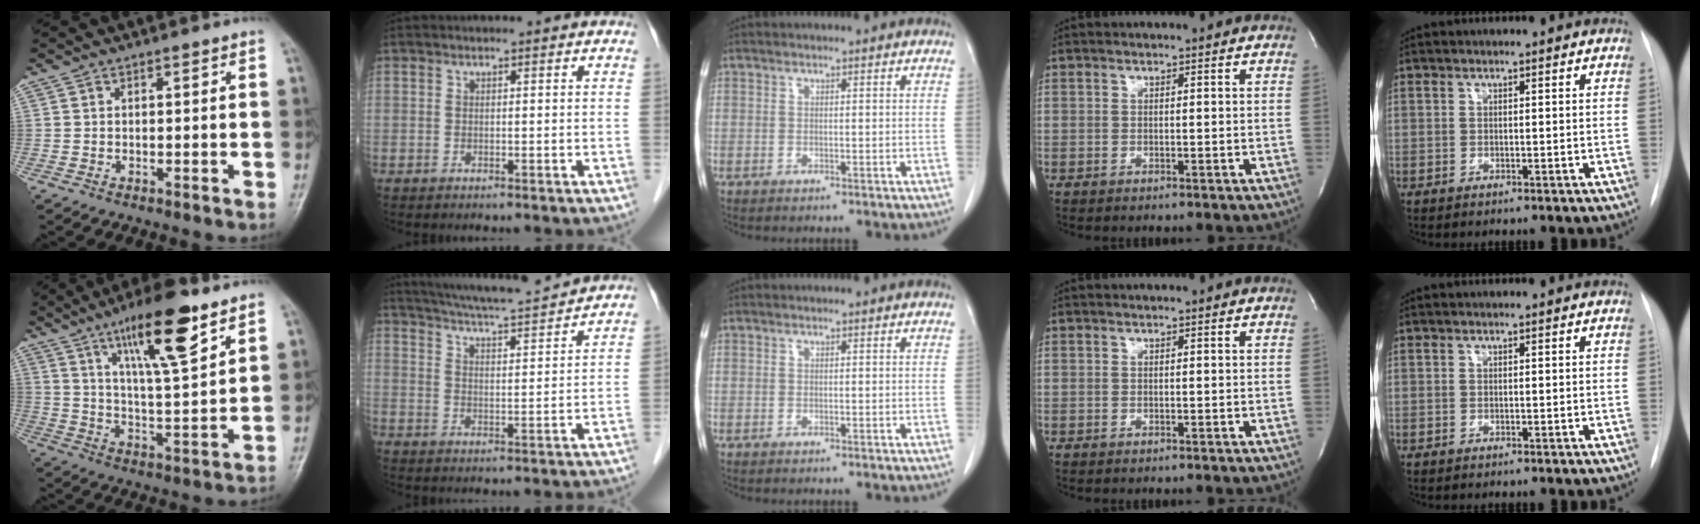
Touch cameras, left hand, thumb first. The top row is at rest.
{"thumb": {"total": 15.6, "force": [9.1, 3.3, 12.2], "torque": [-0.189, -0.045, 0.156]}, "index": {"total": 13.9, "force": [13.0, 0.4, 5.0], "torque": [-0.093, 0.011, 0.193]}}